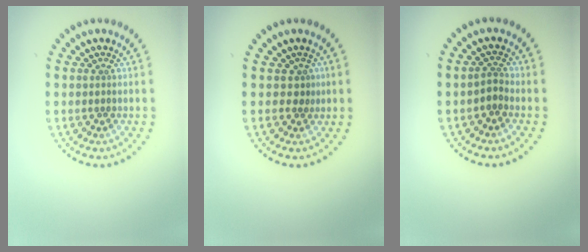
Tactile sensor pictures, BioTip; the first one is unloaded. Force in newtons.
{"total": 1.2, "press": 0.8, "slide": 0.9}
{"total": 1.4, "press": 1.0, "slide": 1.0}